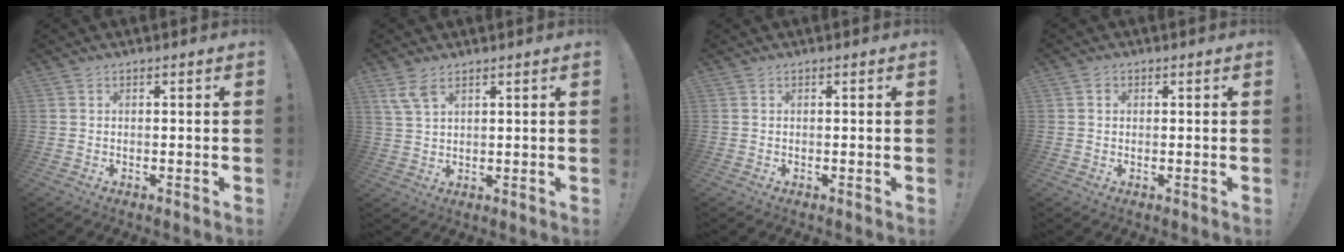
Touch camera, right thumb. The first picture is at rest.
{"total": 5.8, "force": [3.7, 2.5, 3.6], "torque": [-0.073, -0.010, 0.073]}
{"total": 0.0}
{"total": 1.0, "force": [0.2, 1.0, 0.3], "torque": [0.003, 0.000, 0.002]}